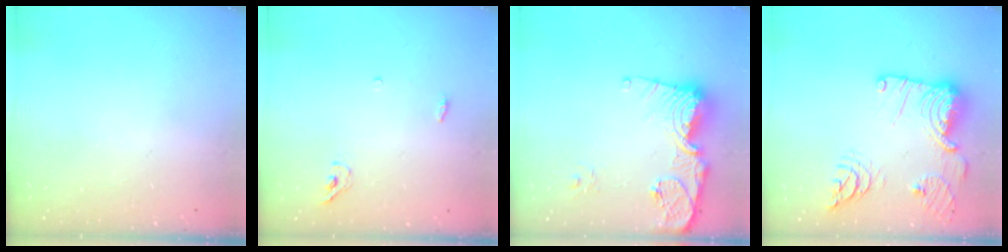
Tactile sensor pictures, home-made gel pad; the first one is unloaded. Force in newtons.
{"total": 3.8, "press": 3.6, "slide": 1.3}
{"total": 14.0, "press": 13.9, "slide": 1.5}
{"total": 18.8, "press": 18.6, "slide": 2.3}